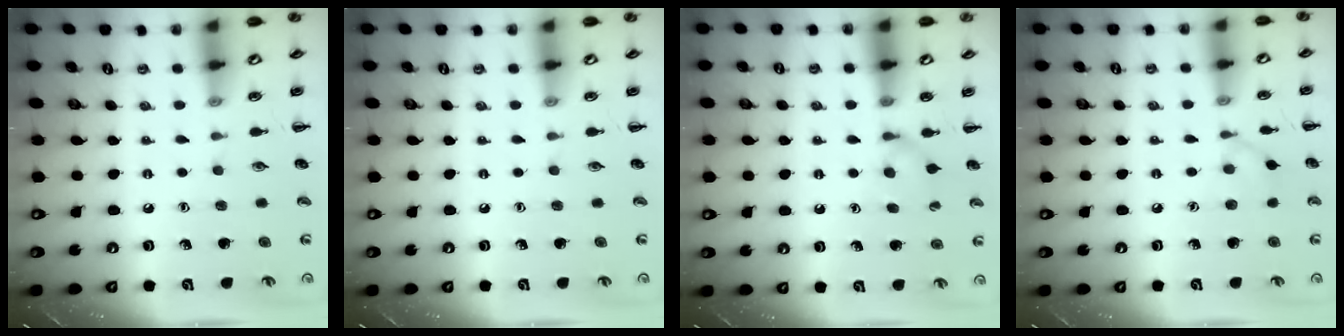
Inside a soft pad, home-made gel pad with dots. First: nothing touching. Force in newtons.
{"total": 0.0}
{"total": 5.2, "press": 4.8, "slide": 1.9}
{"total": 4.2, "press": 4.0, "slide": 1.3}